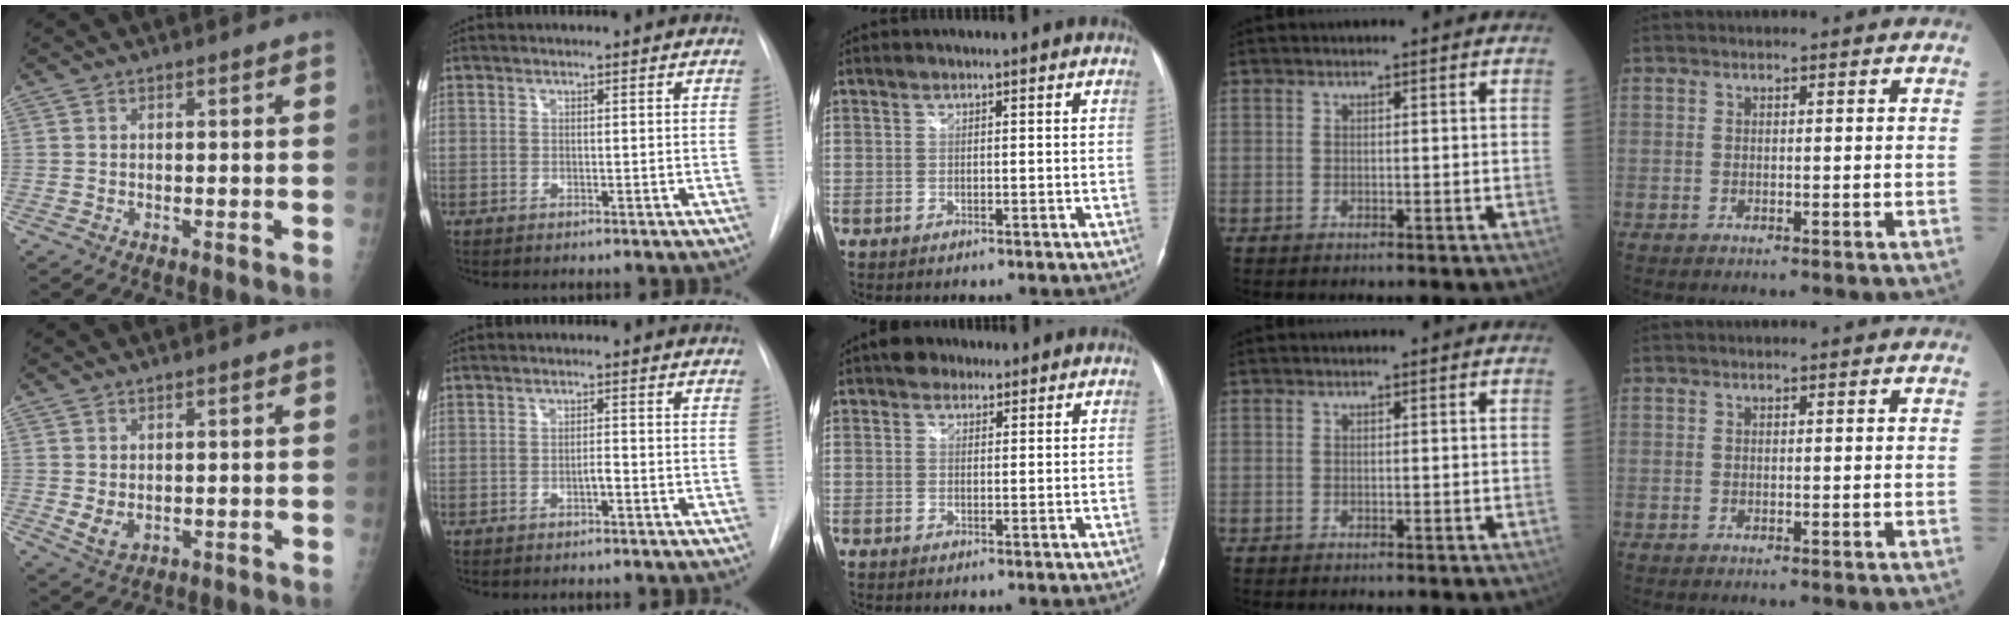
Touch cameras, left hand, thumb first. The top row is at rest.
{"thumb": {"total": 3.6, "force": [0.3, 2.2, 2.8], "torque": [-0.042, -0.009, 0.015]}, "index": {"total": 1.2, "force": [-0.6, 0.1, 1.0], "torque": [-0.016, 0.002, -0.011]}, "middle": {"total": 3.1, "force": [2.1, 2.1, 0.9], "torque": [-0.016, 0.016, 0.031]}}